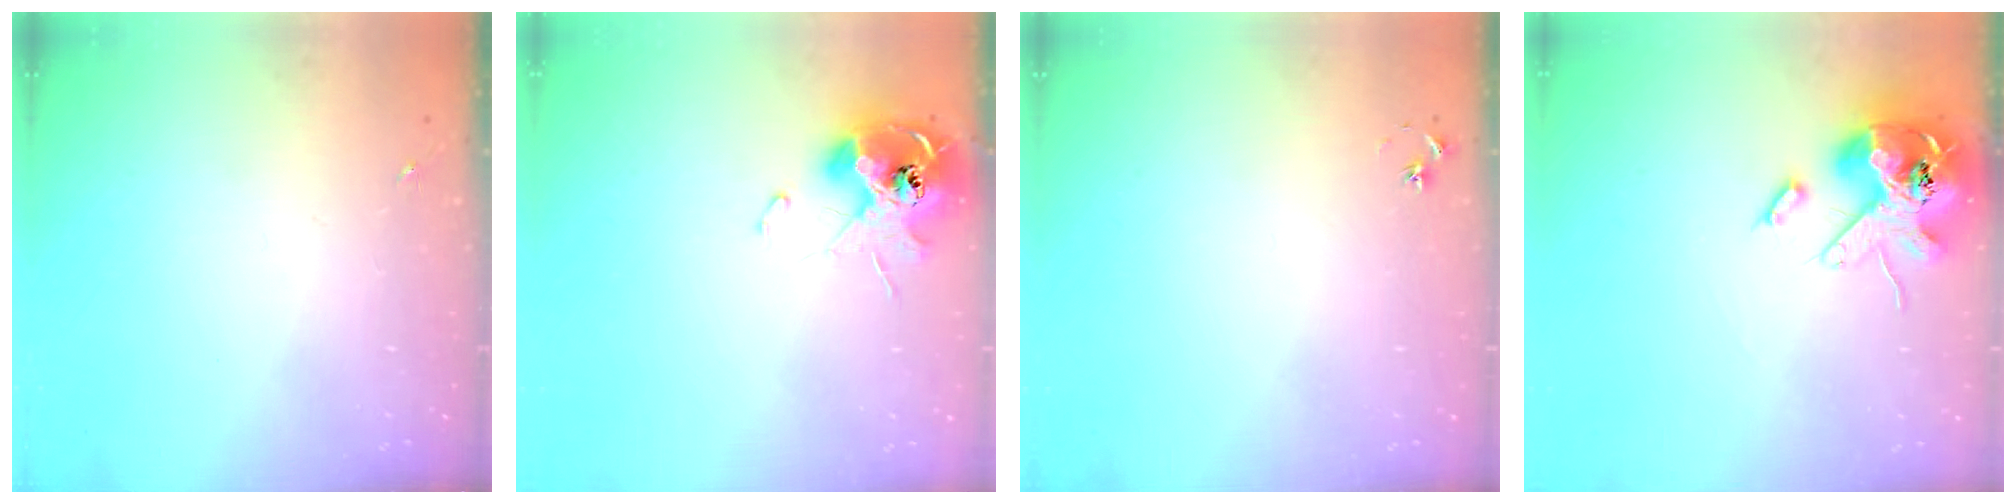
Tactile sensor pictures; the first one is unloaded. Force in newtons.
{"total": 12.8, "press": 12.8, "slide": 1.5}
{"total": 3.3, "press": 3.3, "slide": 0.3}
{"total": 15.3, "press": 15.1, "slide": 2.5}